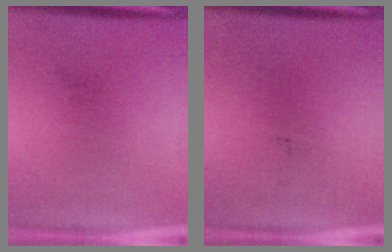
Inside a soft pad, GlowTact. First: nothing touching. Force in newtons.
{"total": 0.0}